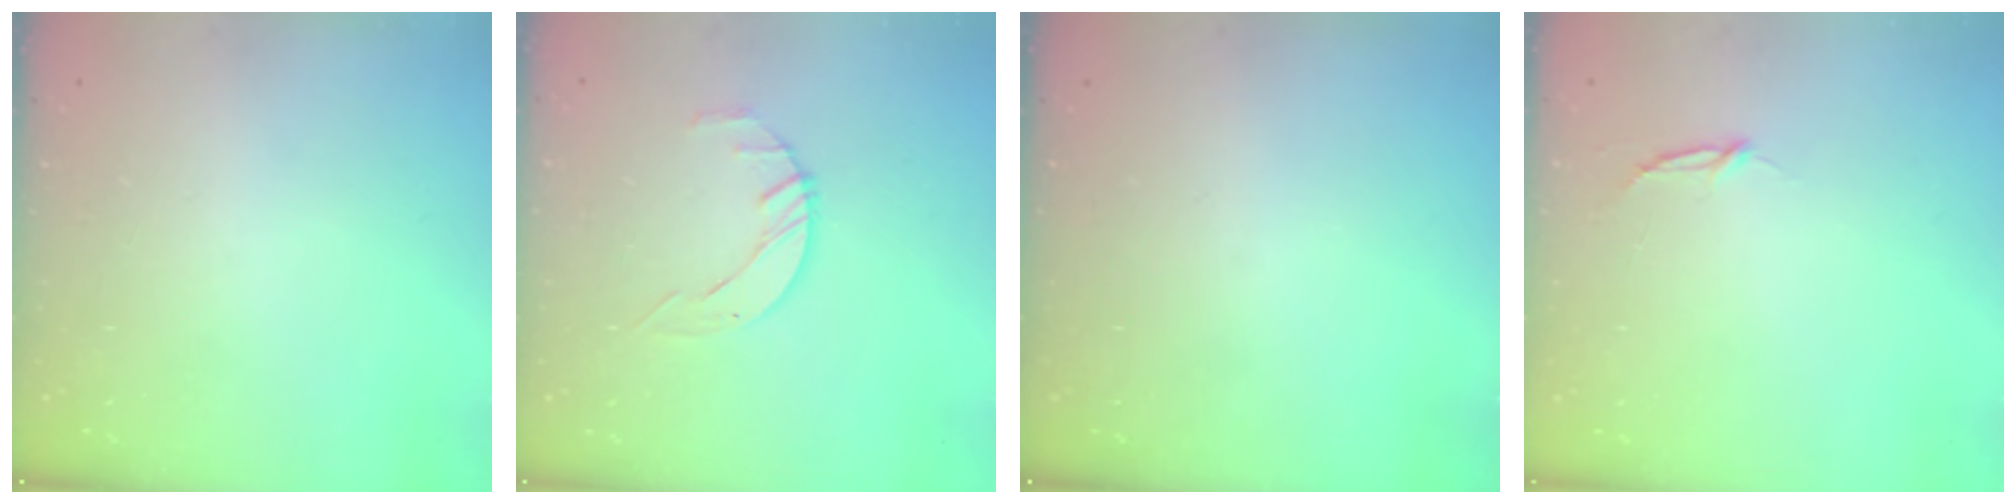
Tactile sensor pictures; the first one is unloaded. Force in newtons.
{"total": 3.2, "press": 3.2, "slide": 0.4}
{"total": 0.0}
{"total": 2.8, "press": 2.8, "slide": 0.3}